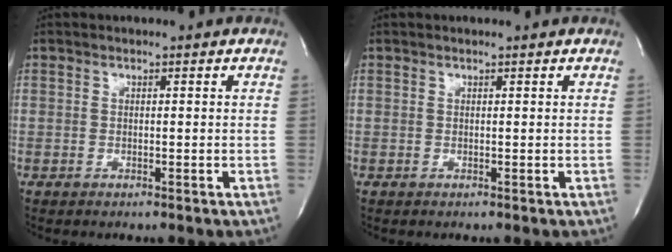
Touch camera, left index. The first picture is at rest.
{"total": 0.6, "force": [0.6, 0.0, 0.1], "torque": [-0.004, 0.002, 0.008]}